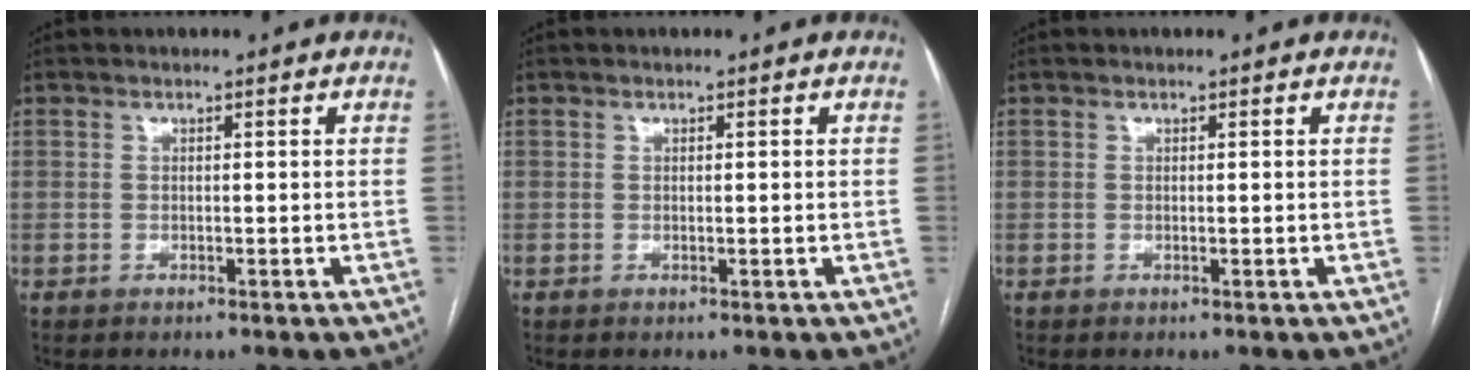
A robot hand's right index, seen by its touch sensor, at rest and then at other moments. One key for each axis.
{"total": 0.0}
{"total": 0.0}